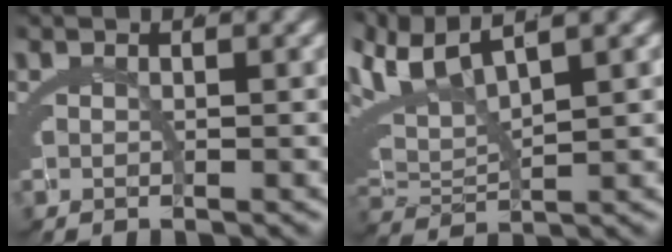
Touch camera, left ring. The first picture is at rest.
{"total": 9.0, "force": [3.0, 6.3, 5.7], "torque": [-0.148, -0.002, 0.048]}